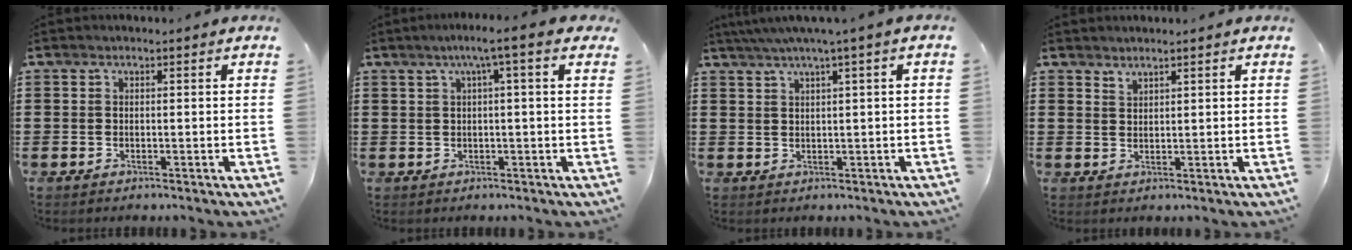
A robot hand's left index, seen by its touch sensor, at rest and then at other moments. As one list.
[{"total": 3.5, "force": [1.3, -0.3, 3.3], "torque": [-0.065, 0.000, 0.018]}, {"total": 2.3, "force": [1.2, -0.1, 2.0], "torque": [-0.038, 0.000, 0.021]}, {"total": 1.6, "force": [1.6, 0.2, 0.3], "torque": [-0.009, 0.000, 0.031]}]